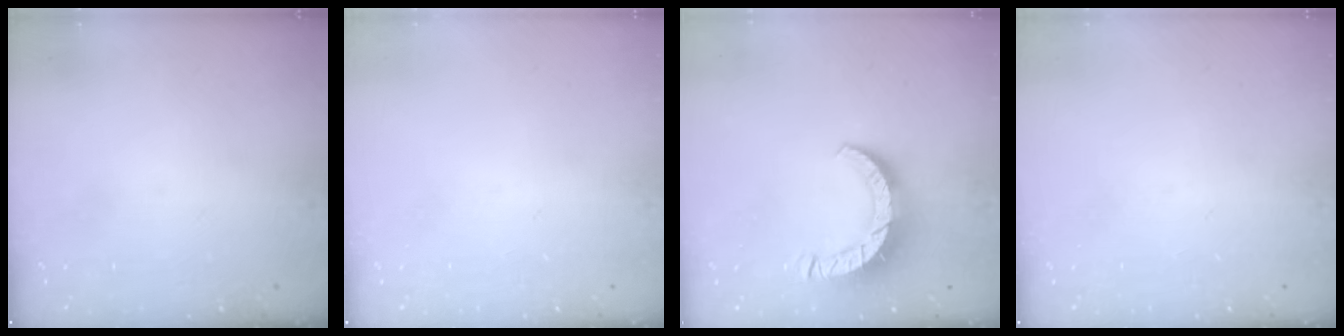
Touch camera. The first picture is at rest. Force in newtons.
{"total": 0.0}
{"total": 9.9, "press": 9.8, "slide": 0.9}
{"total": 0.0}